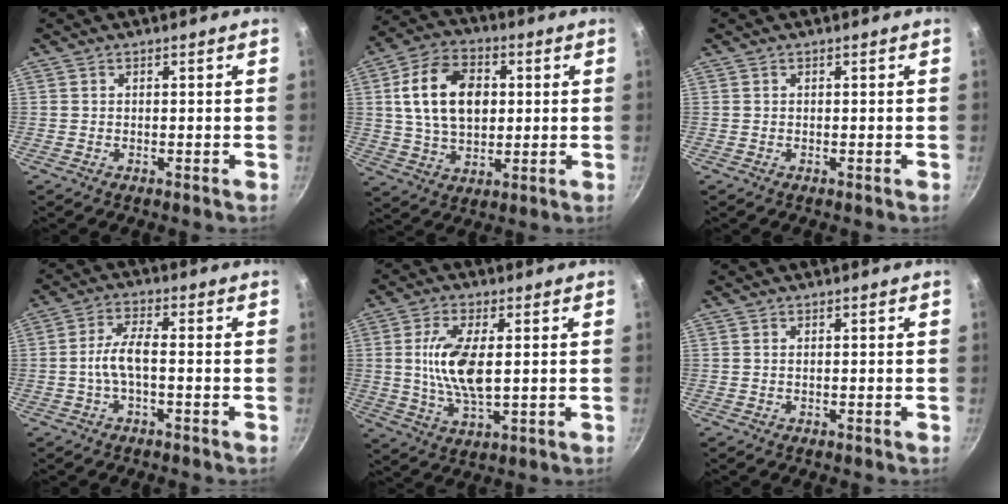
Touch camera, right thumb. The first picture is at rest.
{"total": 15.3, "force": [2.6, 10.4, 11.0], "torque": [-0.172, 0.005, 0.040]}
{"total": 0.0}
{"total": 5.6, "force": [-1.2, 1.9, 5.1], "torque": [-0.110, 0.023, -0.031]}
{"total": 11.0, "force": [1.2, 4.7, 9.9], "torque": [-0.192, -0.006, 0.024]}
{"total": 0.0}